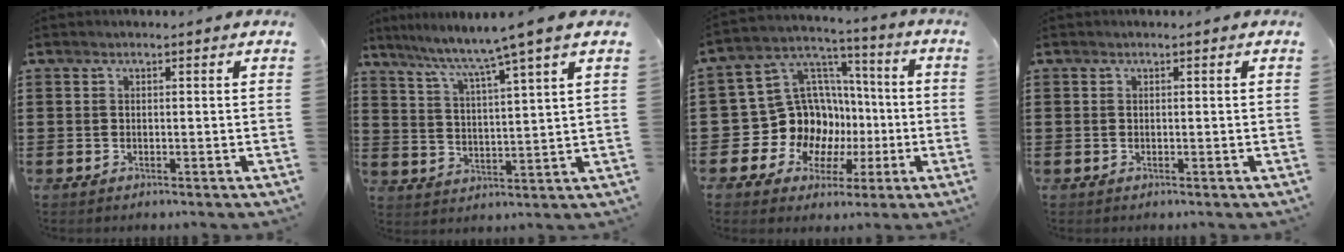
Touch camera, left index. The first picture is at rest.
{"total": 6.0, "force": [4.8, -1.4, 3.3], "torque": [-0.087, -0.037, 0.071]}
{"total": 13.0, "force": [-2.0, 12.1, 4.4], "torque": [-0.138, -0.014, -0.020]}
{"total": 0.0}